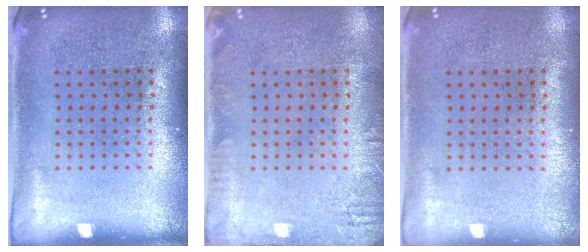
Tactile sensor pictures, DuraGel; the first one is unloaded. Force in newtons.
{"total": 1.7, "press": 1.7, "slide": 0.2}
{"total": 0.0}